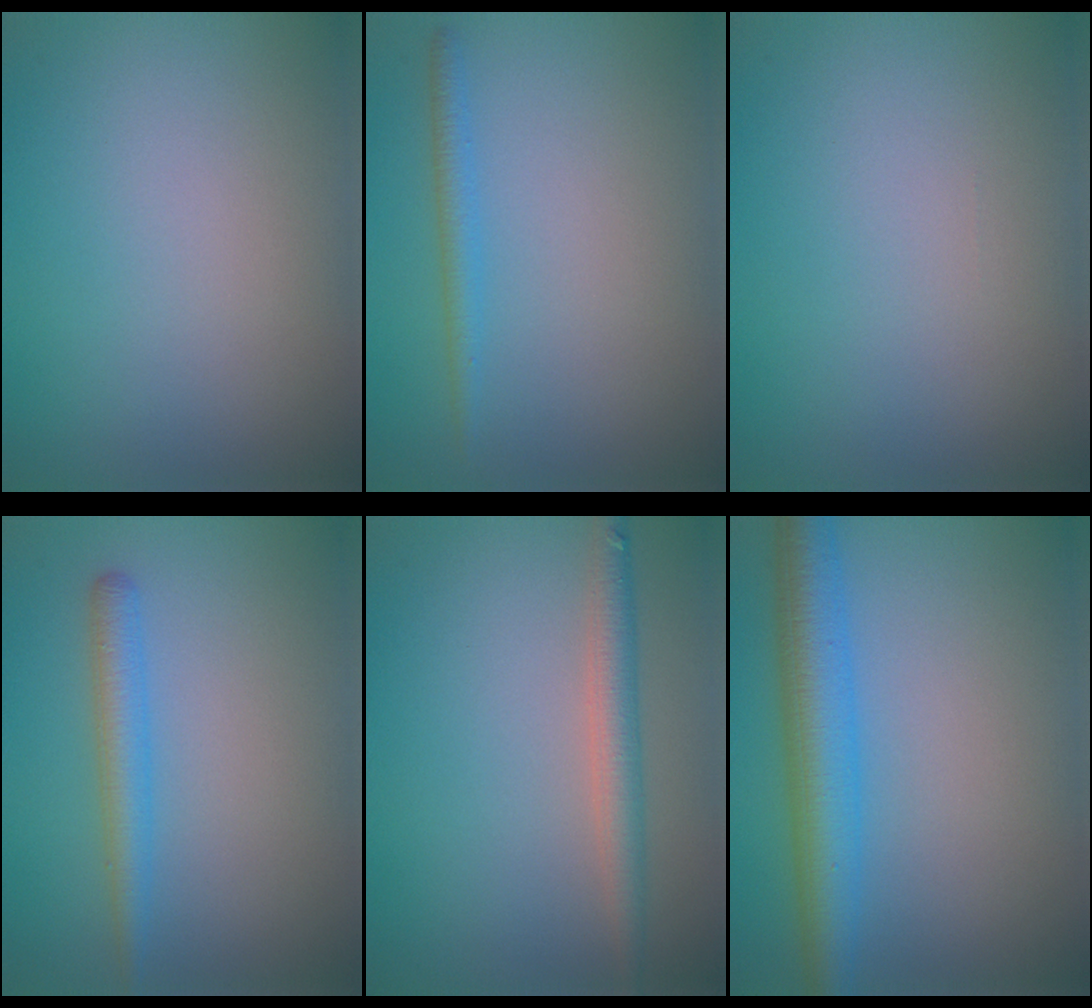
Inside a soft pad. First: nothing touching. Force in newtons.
{"total": 1.6, "press": 1.6, "slide": 0.1}
{"total": 0.0}
{"total": 2.6, "press": 2.6, "slide": 0.1}
{"total": 3.0, "press": 3.0, "slide": 0.1}
{"total": 5.9, "press": 5.9, "slide": 0.0}